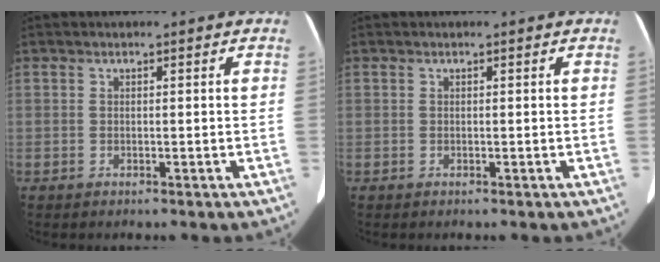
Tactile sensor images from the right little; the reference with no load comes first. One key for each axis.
{"total": 0.0}